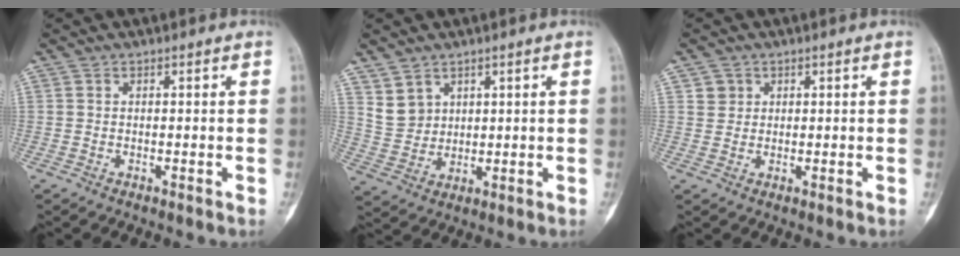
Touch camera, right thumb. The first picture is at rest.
{"total": 5.3, "force": [3.2, 4.0, 1.3], "torque": [-0.009, -0.023, 0.077]}
{"total": 2.3, "force": [1.0, 2.1, 0.2], "torque": [0.016, -0.003, 0.012]}